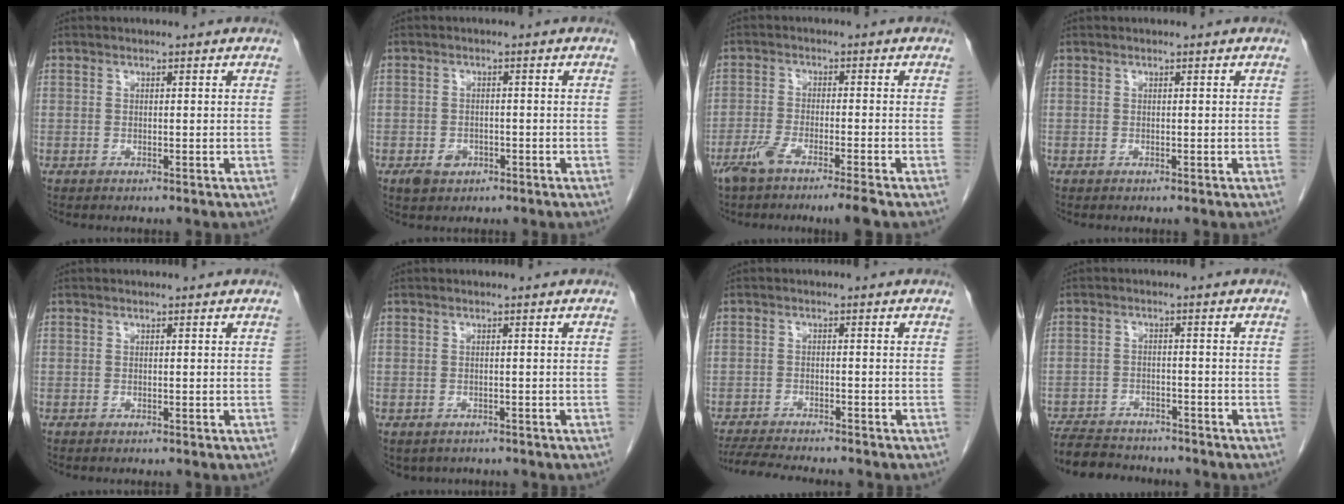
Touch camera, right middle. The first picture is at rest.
{"total": 2.6, "force": [-1.4, 1.9, 1.2], "torque": [-0.021, 0.002, -0.014]}
{"total": 6.5, "force": [-4.7, -0.2, 4.5], "torque": [-0.077, -0.009, -0.084]}
{"total": 0.0}
{"total": 0.0}
{"total": 3.0, "force": [-2.3, 1.9, 0.8], "torque": [-0.009, 0.000, -0.026]}
{"total": 9.0, "force": [-8.1, 0.5, 3.7], "torque": [-0.058, -0.016, -0.127]}
{"total": 9.2, "force": [-8.5, 2.6, 2.5], "torque": [-0.042, 0.000, -0.129]}